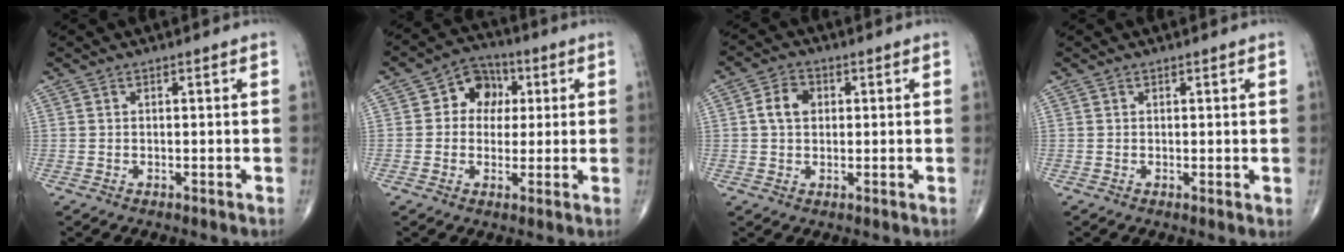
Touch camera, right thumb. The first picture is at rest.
{"total": 8.1, "force": [1.7, 6.6, 4.3], "torque": [-0.024, 0.009, 0.018]}
{"total": 4.9, "force": [0.8, 3.7, 3.1], "torque": [-0.049, 0.009, 0.009]}
{"total": 0.9, "force": [0.3, 0.3, 0.7], "torque": [-0.013, -0.004, 0.004]}